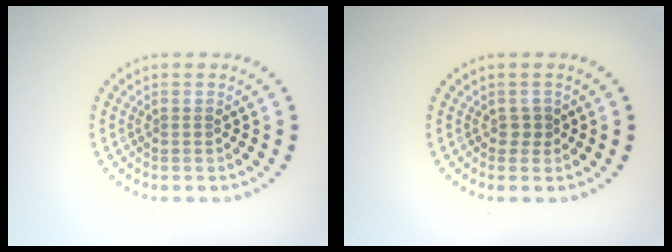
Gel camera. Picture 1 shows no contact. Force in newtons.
{"total": 0.8, "press": 0.7, "slide": 0.3}